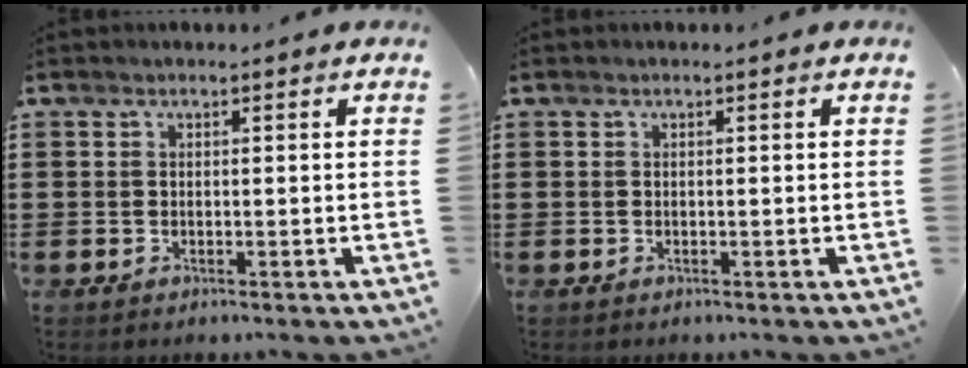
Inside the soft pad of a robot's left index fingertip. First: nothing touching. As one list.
[{"total": 0.0}]